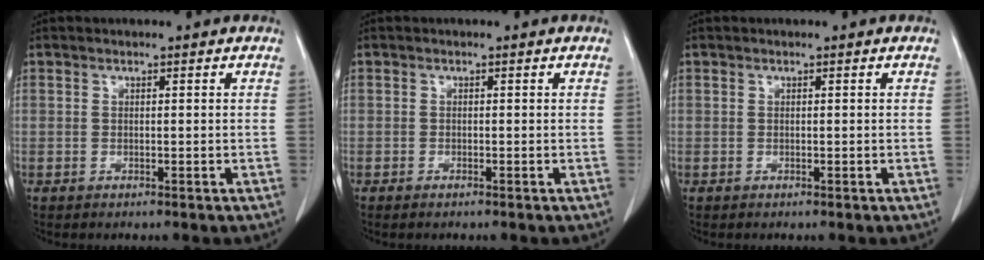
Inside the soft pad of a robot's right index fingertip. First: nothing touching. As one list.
[{"total": 0.6, "force": [-0.5, 0.1, 0.3], "torque": [-0.009, -0.002, -0.005]}, {"total": 0.0}]